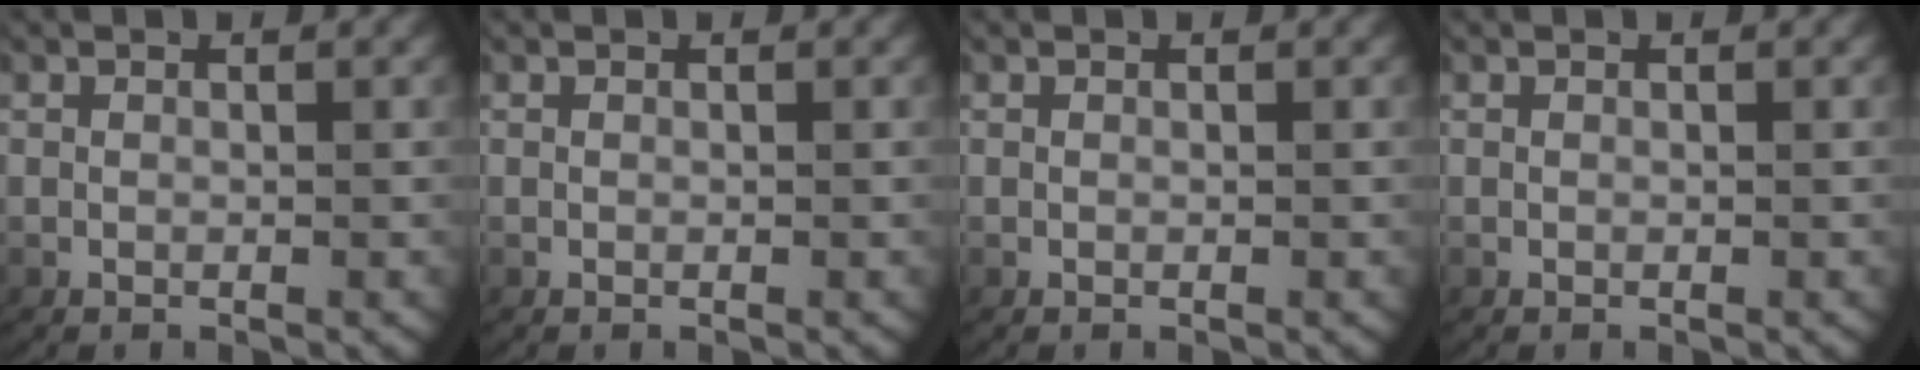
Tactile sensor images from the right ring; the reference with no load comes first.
{"total": 0.0}
{"total": 0.0}
{"total": 0.0}